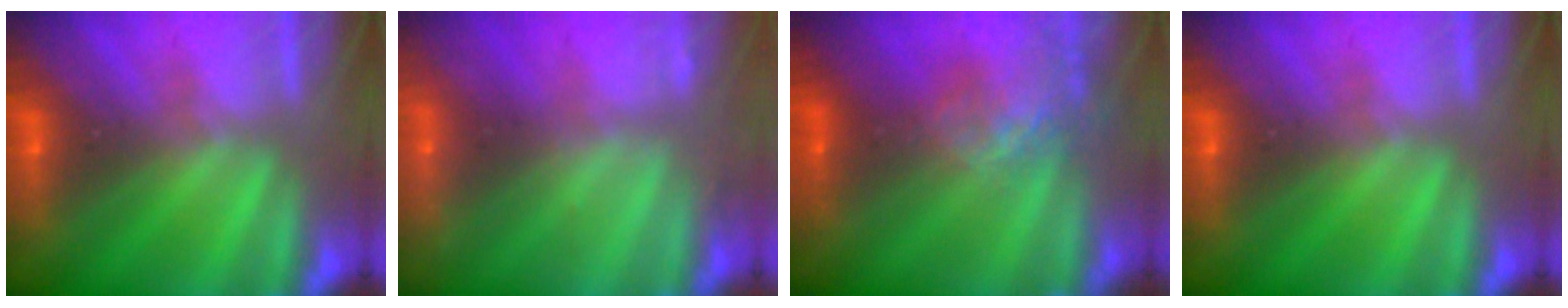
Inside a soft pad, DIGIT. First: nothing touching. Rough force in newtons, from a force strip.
{"total": 2.3}
{"total": 7.1}
{"total": 0.0}